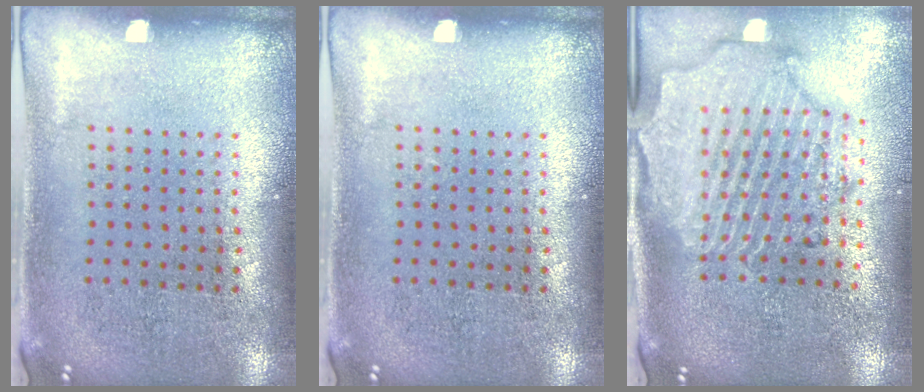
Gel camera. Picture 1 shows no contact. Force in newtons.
{"total": 0.0}
{"total": 3.0, "press": 2.6, "slide": 1.5}